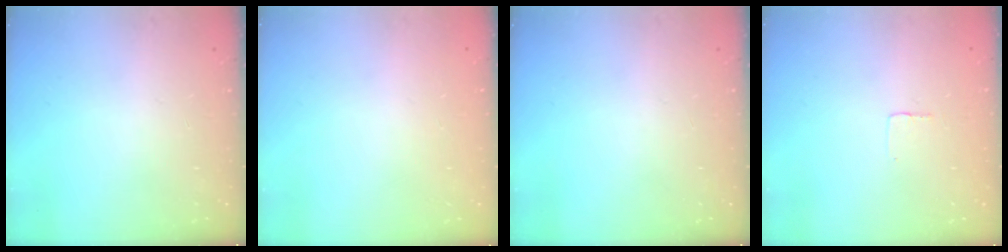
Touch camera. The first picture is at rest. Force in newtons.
{"total": 0.0}
{"total": 0.0}
{"total": 1.9, "press": 1.9, "slide": 0.1}